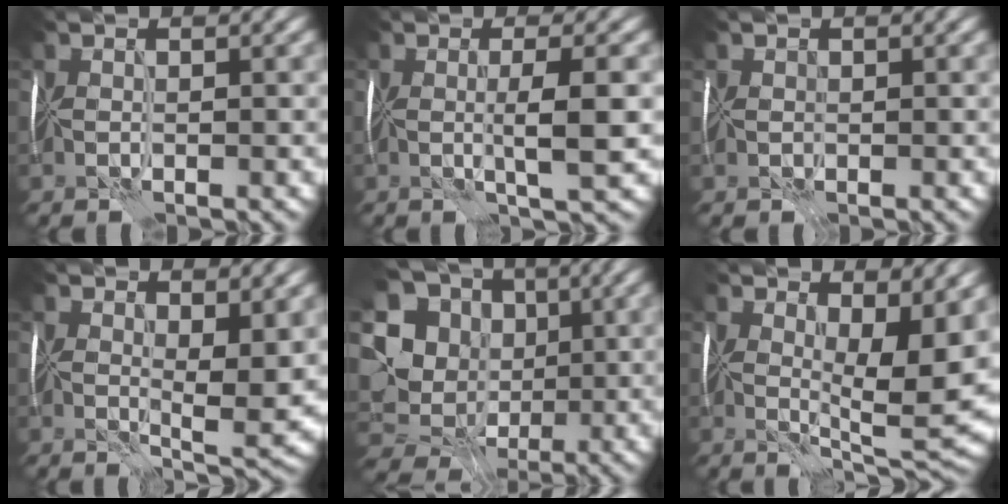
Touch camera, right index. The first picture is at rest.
{"total": 3.3, "force": [-0.3, 0.4, 3.3], "torque": [-0.054, 0.003, -0.005]}
{"total": 0.8, "force": [-0.3, -0.1, -0.7], "torque": [0.009, 0.000, -0.005]}
{"total": 4.5, "force": [1.2, 1.7, 3.9], "torque": [-0.063, -0.007, 0.022]}
{"total": 13.7, "force": [1.1, 12.3, 5.9], "torque": [-0.160, 0.003, 0.012]}
{"total": 8.7, "force": [2.4, 3.2, 7.7], "torque": [-0.110, -0.013, 0.044]}